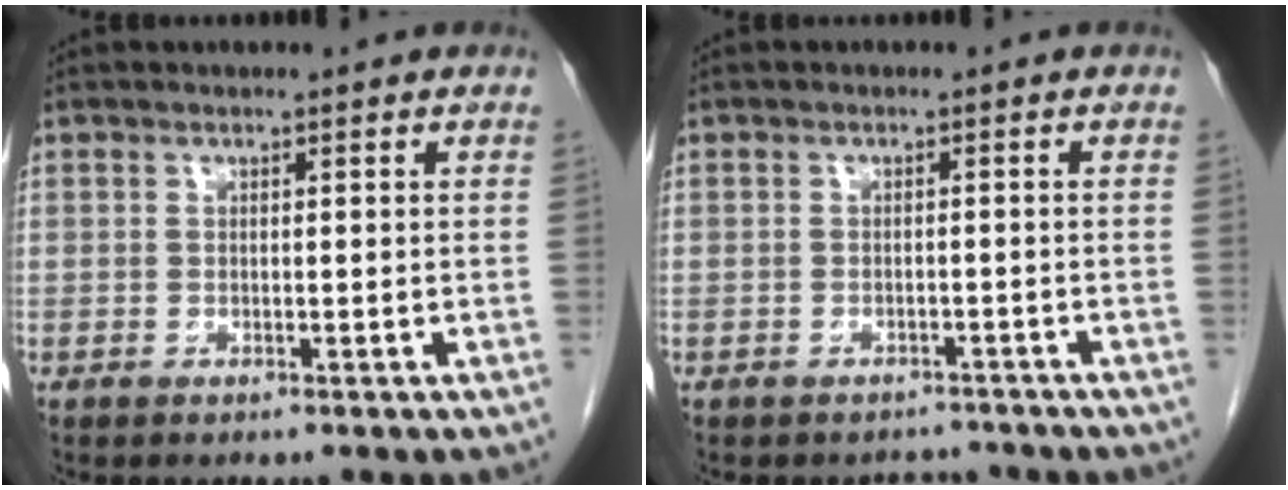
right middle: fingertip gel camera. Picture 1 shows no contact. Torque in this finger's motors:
{"motor_torque": [0.03, -0.03, 0.00, 0.01]}